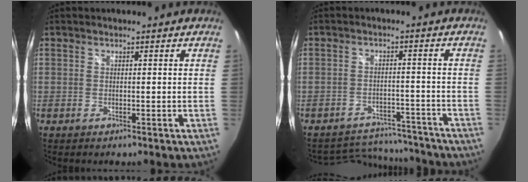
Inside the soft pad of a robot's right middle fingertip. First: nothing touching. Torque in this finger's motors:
{"motor_torque": [-0.82, -0.60, -0.08, -0.06]}